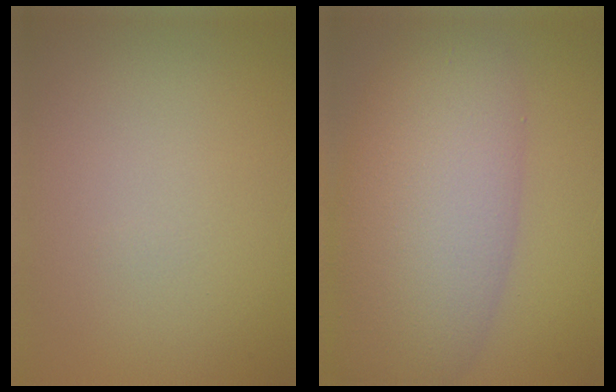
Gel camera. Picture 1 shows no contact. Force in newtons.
{"total": 11.7, "press": 11.7, "slide": 0.3}